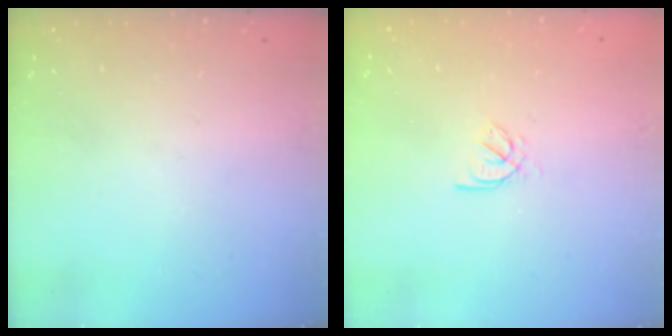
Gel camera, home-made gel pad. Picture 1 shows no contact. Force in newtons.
{"total": 2.0, "press": 2.0, "slide": 0.4}